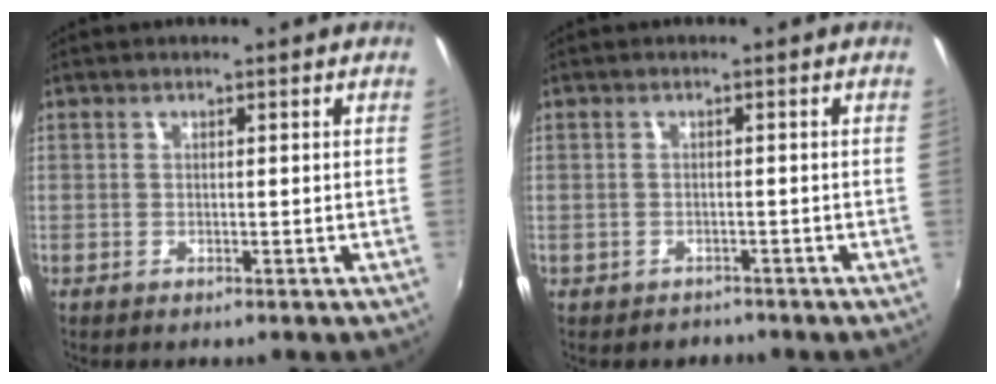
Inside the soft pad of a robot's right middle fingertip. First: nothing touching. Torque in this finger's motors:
{"motor_torque": [0.13, -0.20, -0.02, -0.03]}